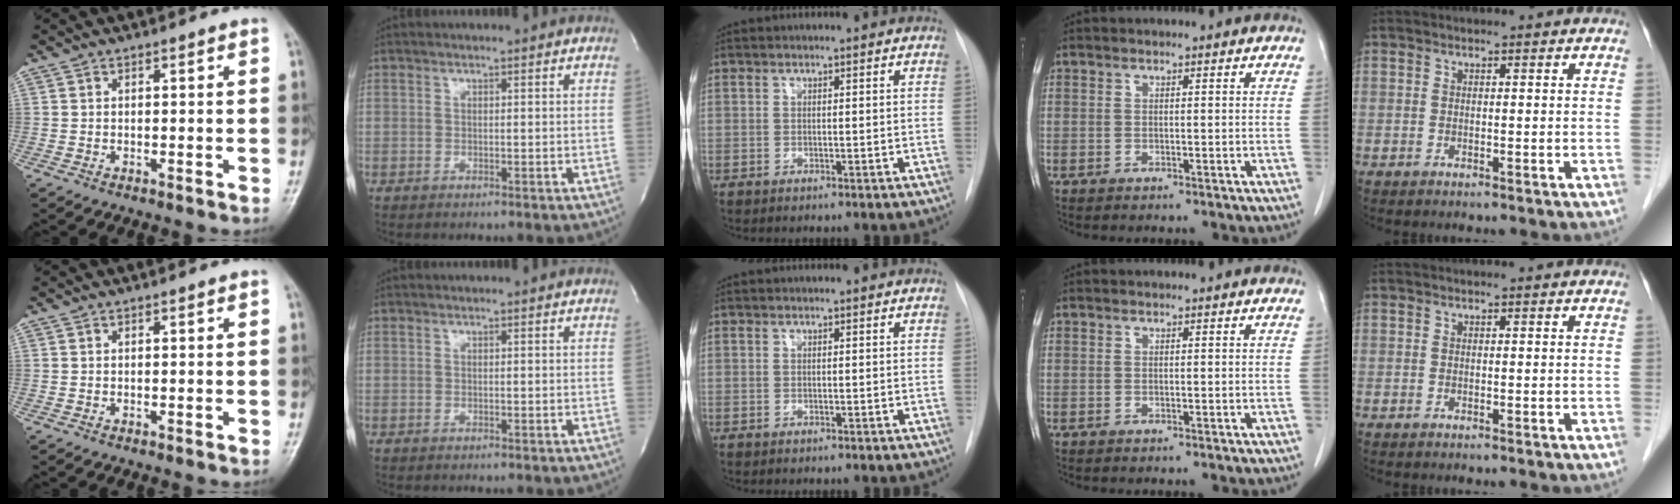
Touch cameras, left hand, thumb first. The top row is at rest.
{}